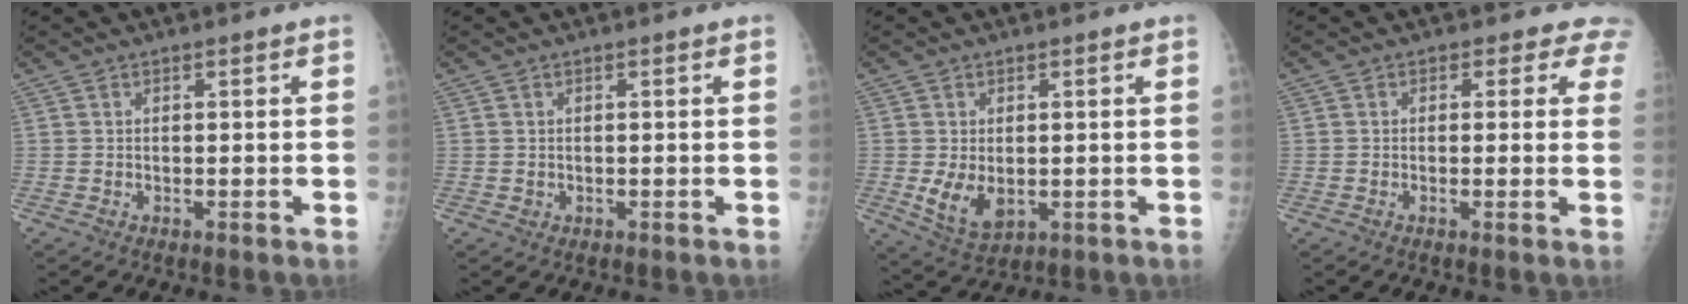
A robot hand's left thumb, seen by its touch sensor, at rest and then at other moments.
{"total": 0.9, "force": [0.0, 0.9, 0.3], "torque": [-0.004, 0.000, 0.002]}
{"total": 6.8, "force": [-0.8, 4.4, 5.0], "torque": [-0.078, -0.016, 0.000]}
{"total": 3.9, "force": [2.8, 2.5, 1.0], "torque": [0.021, -0.009, 0.008]}